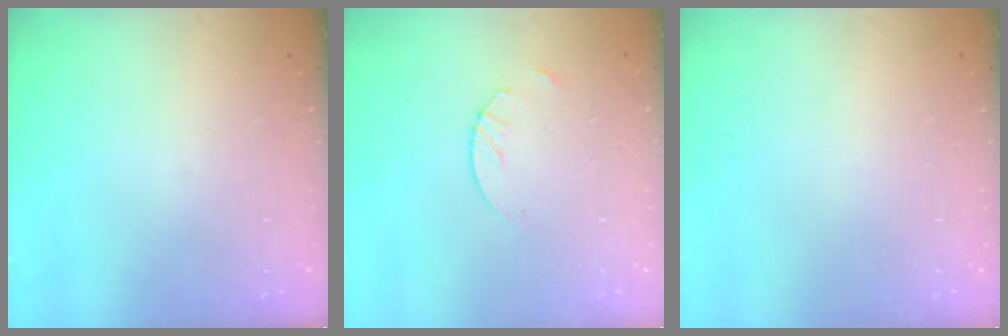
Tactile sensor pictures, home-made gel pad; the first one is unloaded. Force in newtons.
{"total": 2.7, "press": 2.7, "slide": 0.2}
{"total": 0.0}